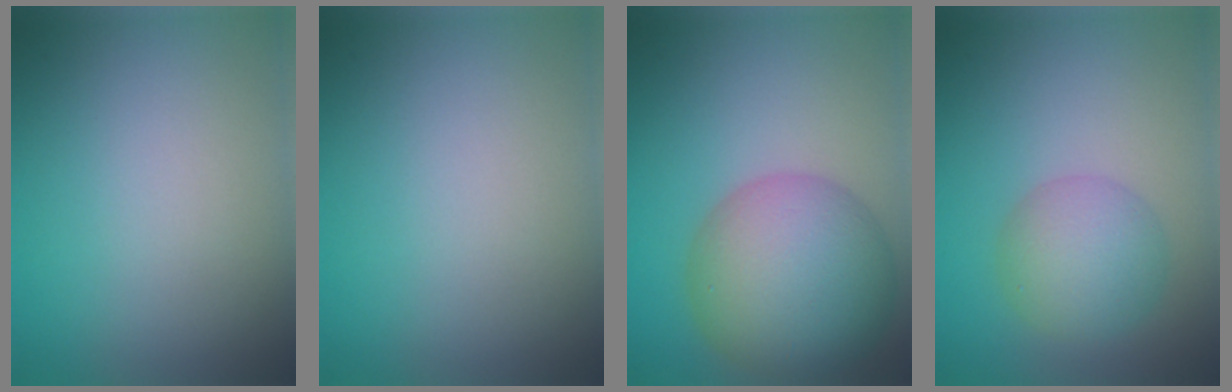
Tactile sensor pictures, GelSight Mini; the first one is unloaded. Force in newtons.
{"total": 0.0}
{"total": 10.3, "press": 10.3, "slide": 0.3}
{"total": 4.5, "press": 4.5, "slide": 0.1}